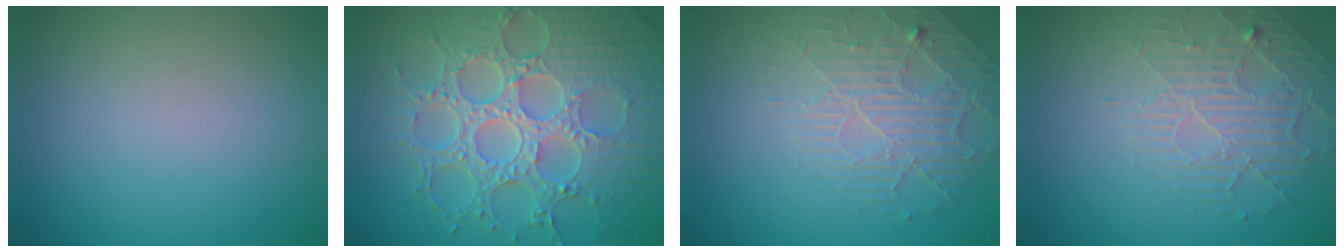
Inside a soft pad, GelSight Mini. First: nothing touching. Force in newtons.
{"total": 8.7, "press": 6.3, "slide": 6.0}
{"total": 2.6, "press": 2.0, "slide": 1.7}
{"total": 2.6, "press": 2.0, "slide": 1.7}